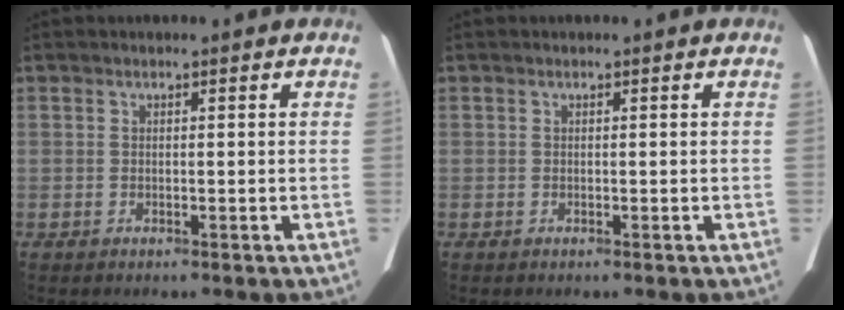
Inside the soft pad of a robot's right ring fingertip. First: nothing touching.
{"total": 0.0}